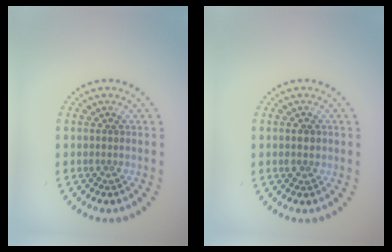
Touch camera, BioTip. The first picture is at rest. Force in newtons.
{"total": 1.6, "press": 1.6, "slide": 0.2}